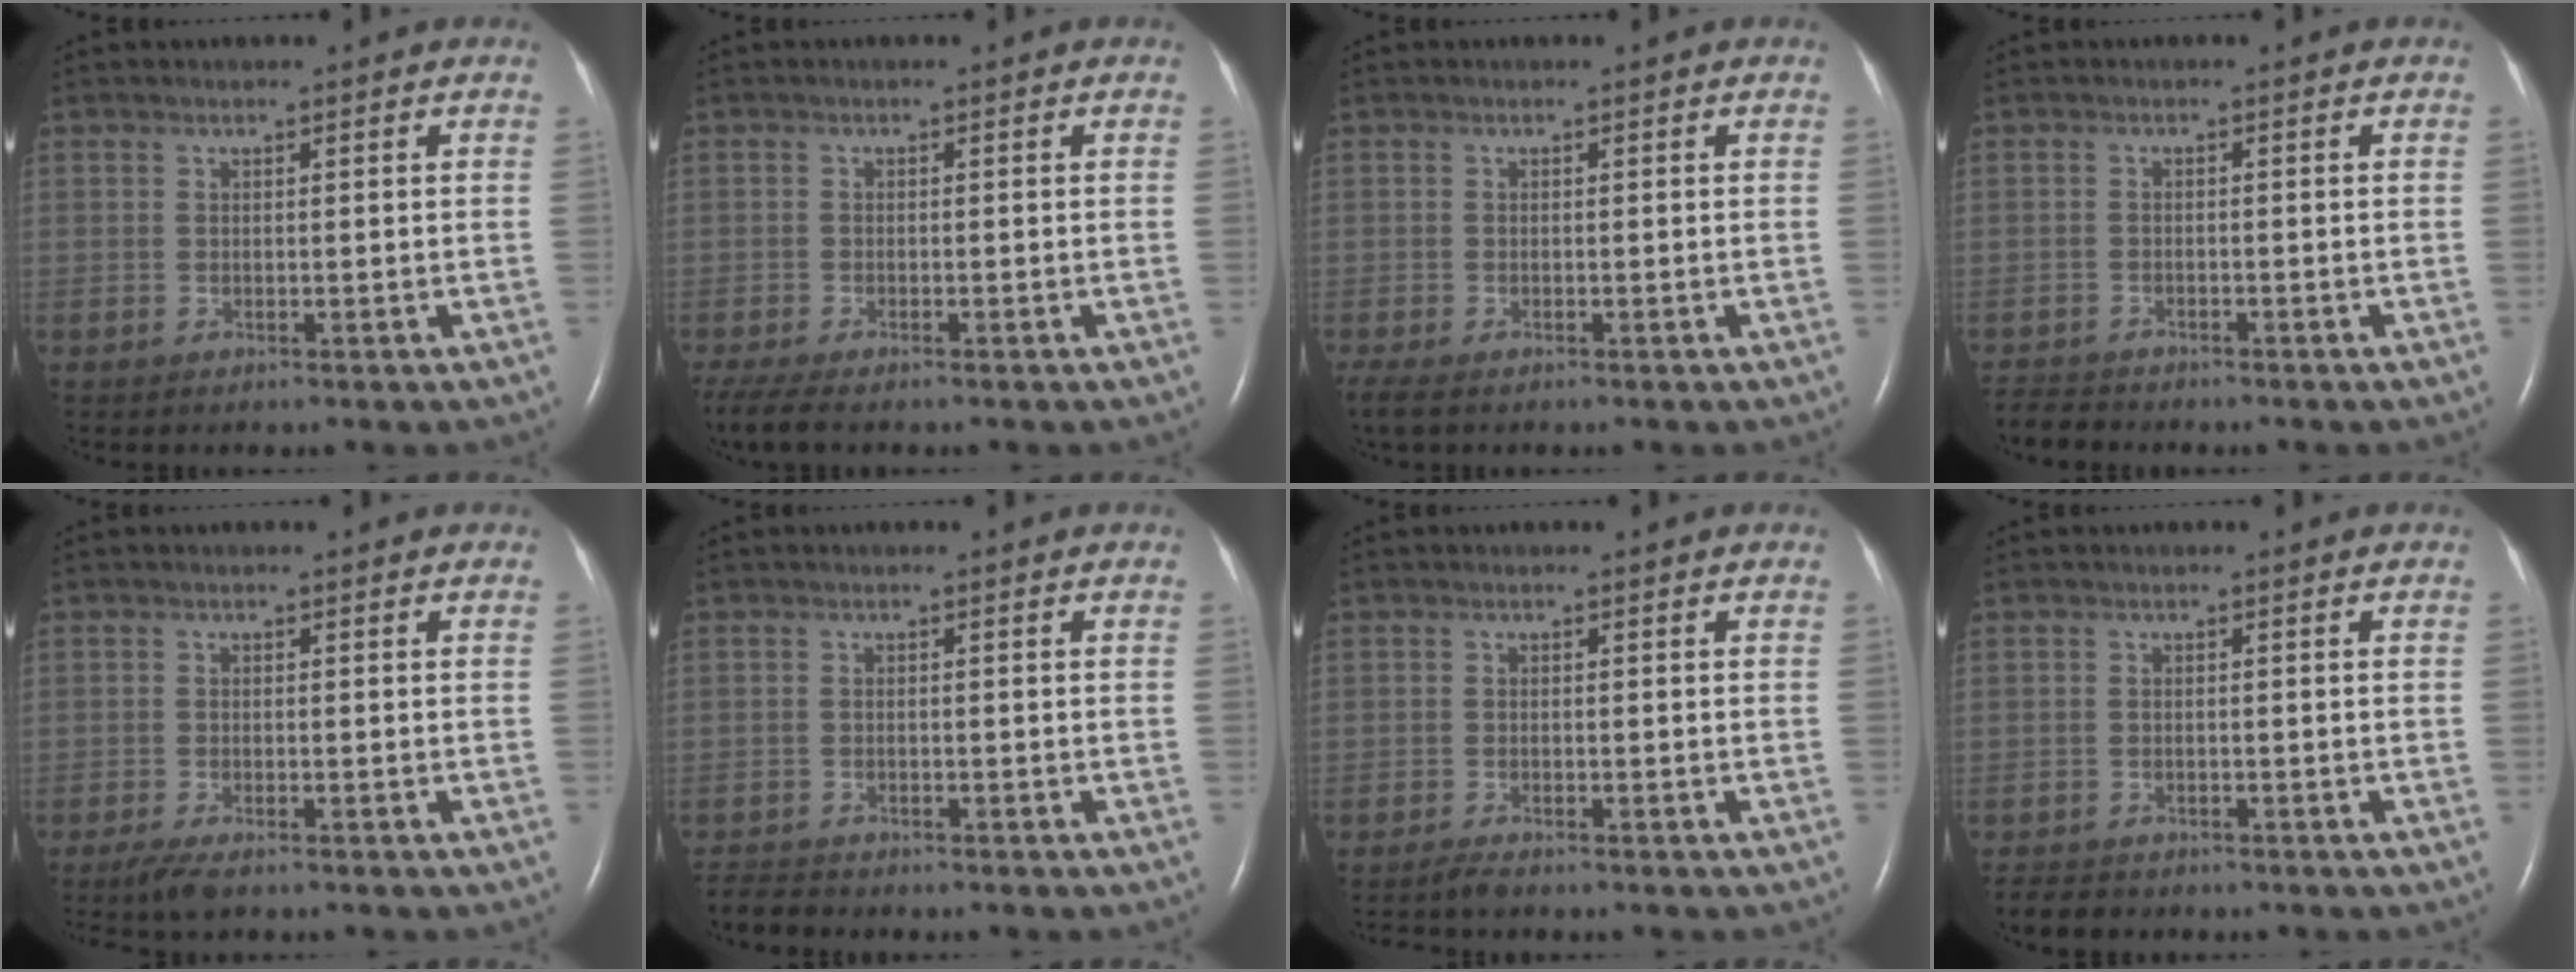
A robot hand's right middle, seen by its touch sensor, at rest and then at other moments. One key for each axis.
{"total": 5.3, "fx": -4.2, "fy": 1.0, "fz": 3.0, "tx": -0.064, "ty": -0.017, "tz": -0.071}
{"total": 3.4, "fx": -2.5, "fy": 1.1, "fz": 2.0, "tx": -0.047, "ty": -0.013, "tz": -0.040}
{"total": 3.0, "fx": -3.0, "fy": 0.5, "fz": 0.0, "tx": -0.003, "ty": -0.012, "tz": -0.052}
{"total": 3.7, "fx": -2.8, "fy": 0.8, "fz": 2.3, "tx": -0.050, "ty": -0.012, "tz": -0.047}
{"total": 2.8, "fx": -2.8, "fy": 0.3, "fz": -0.1, "tx": -0.001, "ty": -0.013, "tz": -0.050}
{"total": 1.5, "fx": -1.4, "fy": 0.0, "fz": 0.5, "tx": -0.017, "ty": -0.006, "tz": -0.026}
{"total": 3.5, "fx": -3.2, "fy": 1.3, "fz": 0.7, "tx": -0.015, "ty": -0.007, "tz": -0.048}